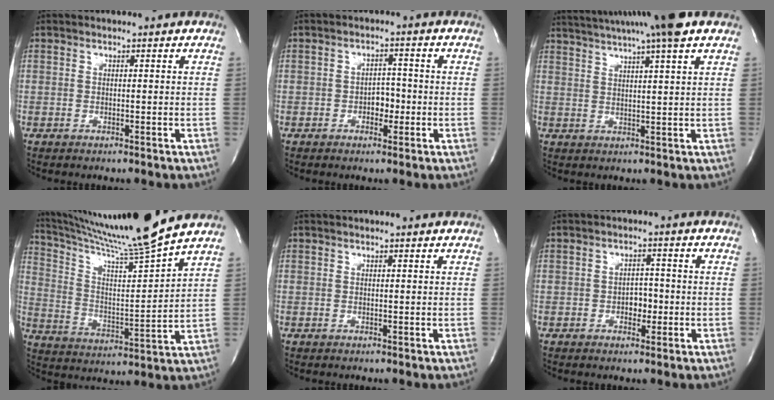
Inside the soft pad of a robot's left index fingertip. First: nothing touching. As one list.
[{"total": 2.9, "force": [-1.0, 1.8, 2.1], "torque": [-0.025, 0.008, -0.014]}, {"total": 13.6, "force": [11.2, -1.1, 7.7], "torque": [-0.140, 0.018, 0.153]}, {"total": 16.1, "force": [14.4, -3.3, 6.3], "torque": [-0.122, -0.040, 0.240]}, {"total": 0.7, "force": [0.7, 0.0, 0.2], "torque": [-0.008, 0.004, 0.010]}, {"total": 2.7, "force": [-0.8, 1.7, 1.9], "torque": [-0.023, 0.007, -0.010]}]